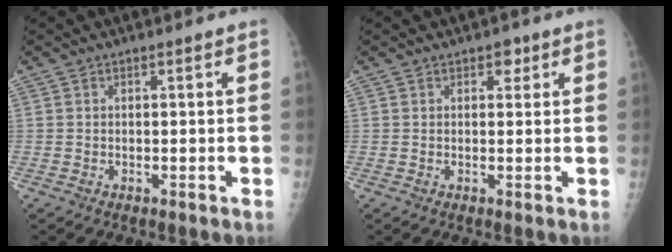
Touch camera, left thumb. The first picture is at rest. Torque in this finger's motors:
{"motor_torque": [0.76, 0.09, 0.33, 0.03, 0.07]}